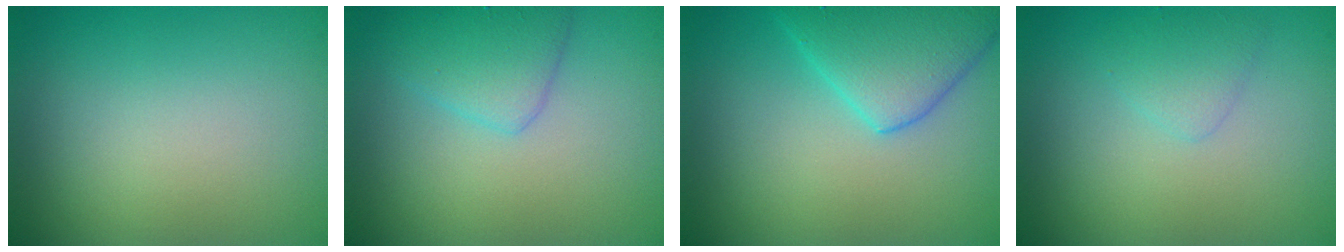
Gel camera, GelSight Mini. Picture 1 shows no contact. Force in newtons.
{"total": 2.9, "press": 2.9, "slide": 0.1}
{"total": 5.7, "press": 5.7, "slide": 0.3}
{"total": 1.4, "press": 1.4, "slide": 0.0}